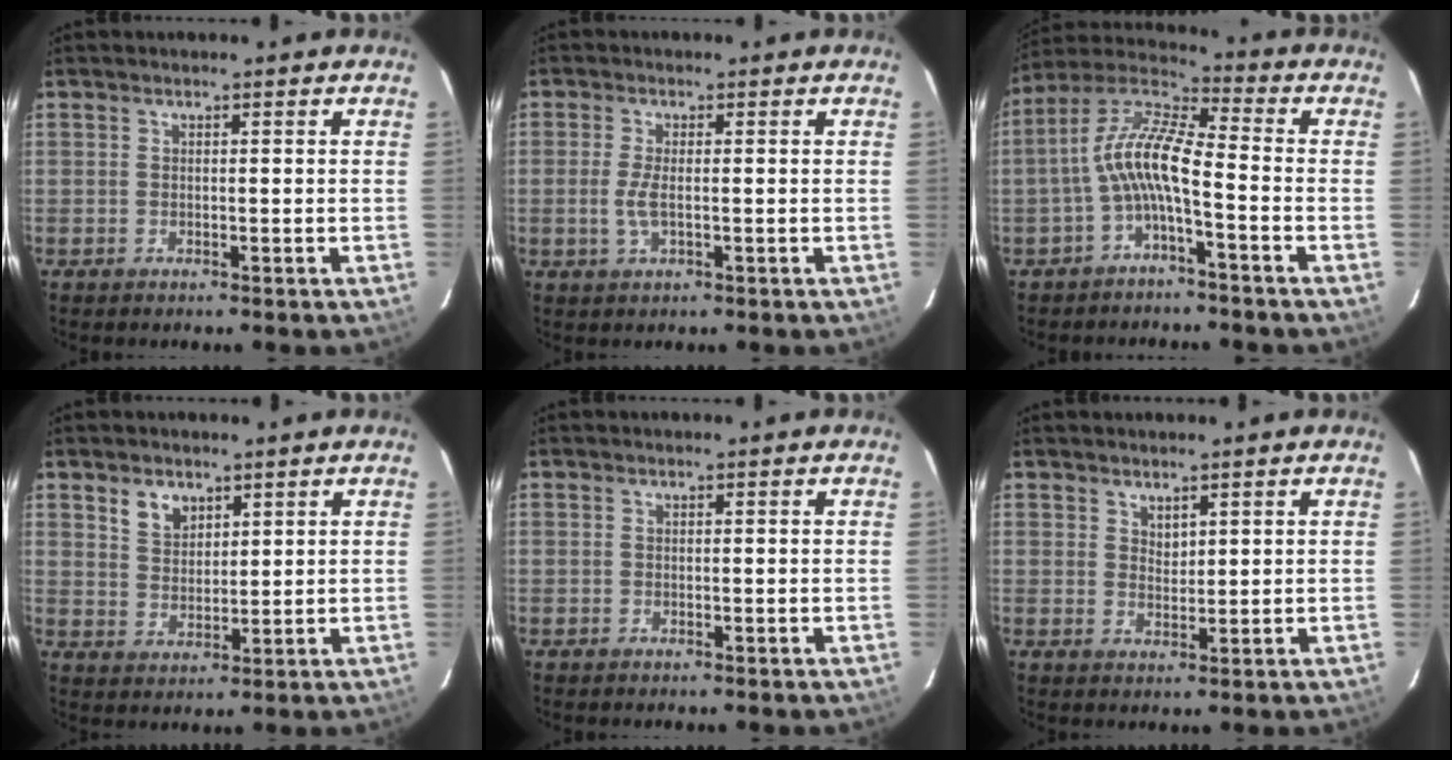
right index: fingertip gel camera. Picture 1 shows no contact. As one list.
[{"total": 3.4, "force": [-0.6, 0.9, 3.2], "torque": [-0.068, -0.006, -0.012]}, {"total": 9.7, "force": [-2.9, 2.0, 9.0], "torque": [-0.199, 0.019, -0.060]}, {"total": 4.8, "force": [2.9, 3.1, 2.3], "torque": [-0.038, 0.005, 0.059]}, {"total": 0.0}, {"total": 2.1, "force": [1.7, 1.0, 0.7], "torque": [-0.008, 0.000, 0.031]}]